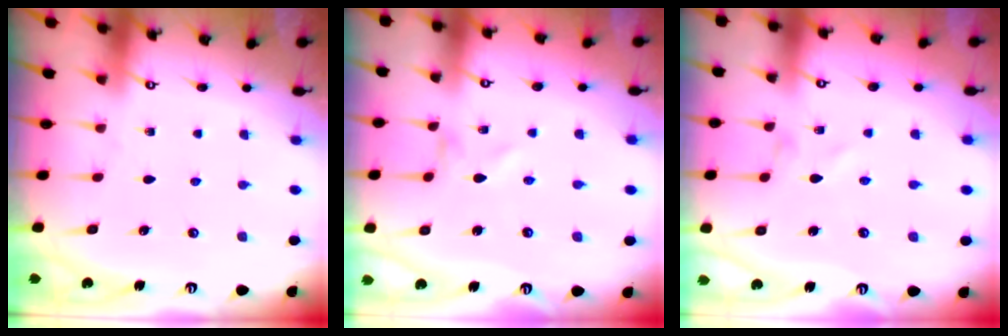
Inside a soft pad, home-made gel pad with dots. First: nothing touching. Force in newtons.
{"total": 0.0}
{"total": 0.0}